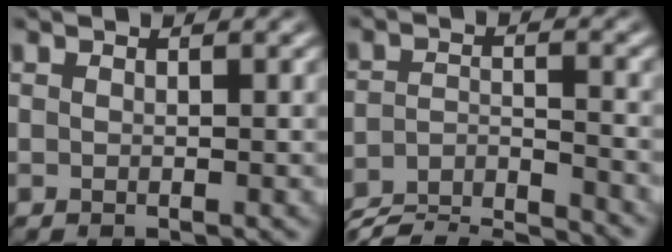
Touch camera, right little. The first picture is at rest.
{"total": 6.4, "force": [-4.4, 2.6, 3.8], "torque": [-0.050, -0.024, -0.069]}